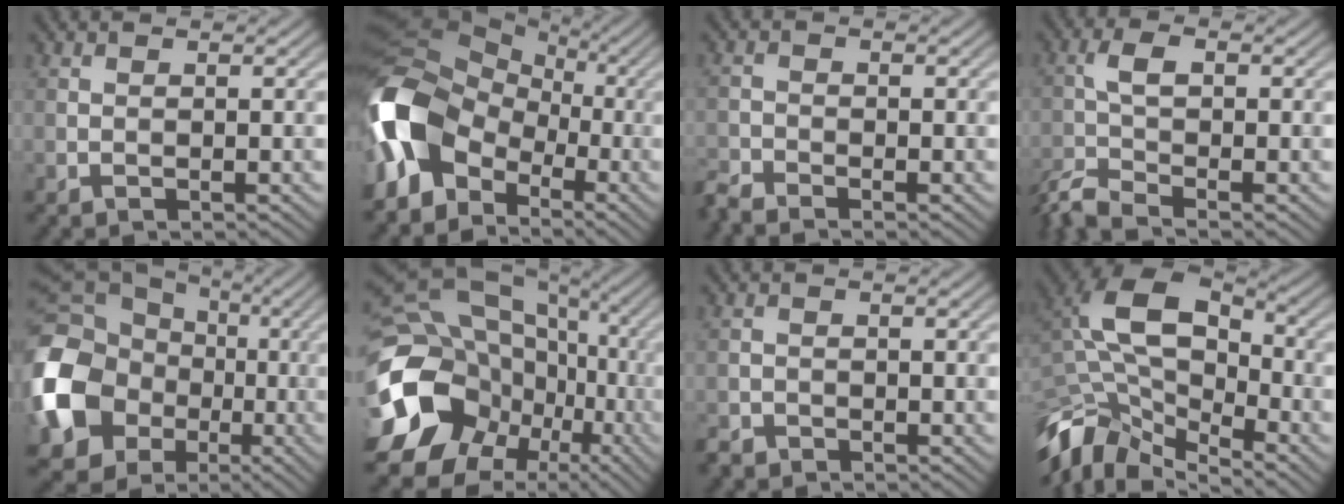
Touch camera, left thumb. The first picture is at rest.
{"total": 14.3, "force": [-4.3, 10.4, 8.9], "torque": [-0.213, -0.010, -0.102]}
{"total": 2.8, "force": [-2.6, 0.5, 0.8], "torque": [-0.021, -0.011, -0.064]}
{"total": 5.0, "force": [-3.4, 1.2, 3.4], "torque": [-0.078, -0.011, -0.080]}
{"total": 16.8, "force": [-3.1, 14.3, 8.3], "torque": [-0.243, -0.027, -0.072]}
{"total": 19.1, "force": [-2.7, 16.1, 10.0], "torque": [-0.236, -0.033, -0.043]}
{"total": 1.7, "force": [-1.5, 0.8, 0.3], "torque": [-0.005, -0.004, -0.037]}
{"total": 13.0, "force": [-4.2, 7.5, 9.7], "torque": [-0.207, -0.006, -0.089]}